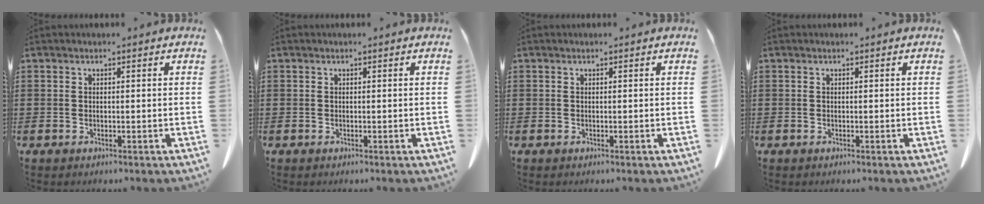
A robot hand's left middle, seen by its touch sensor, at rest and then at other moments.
{"total": 0.0}
{"total": 0.0}
{"total": 0.0}